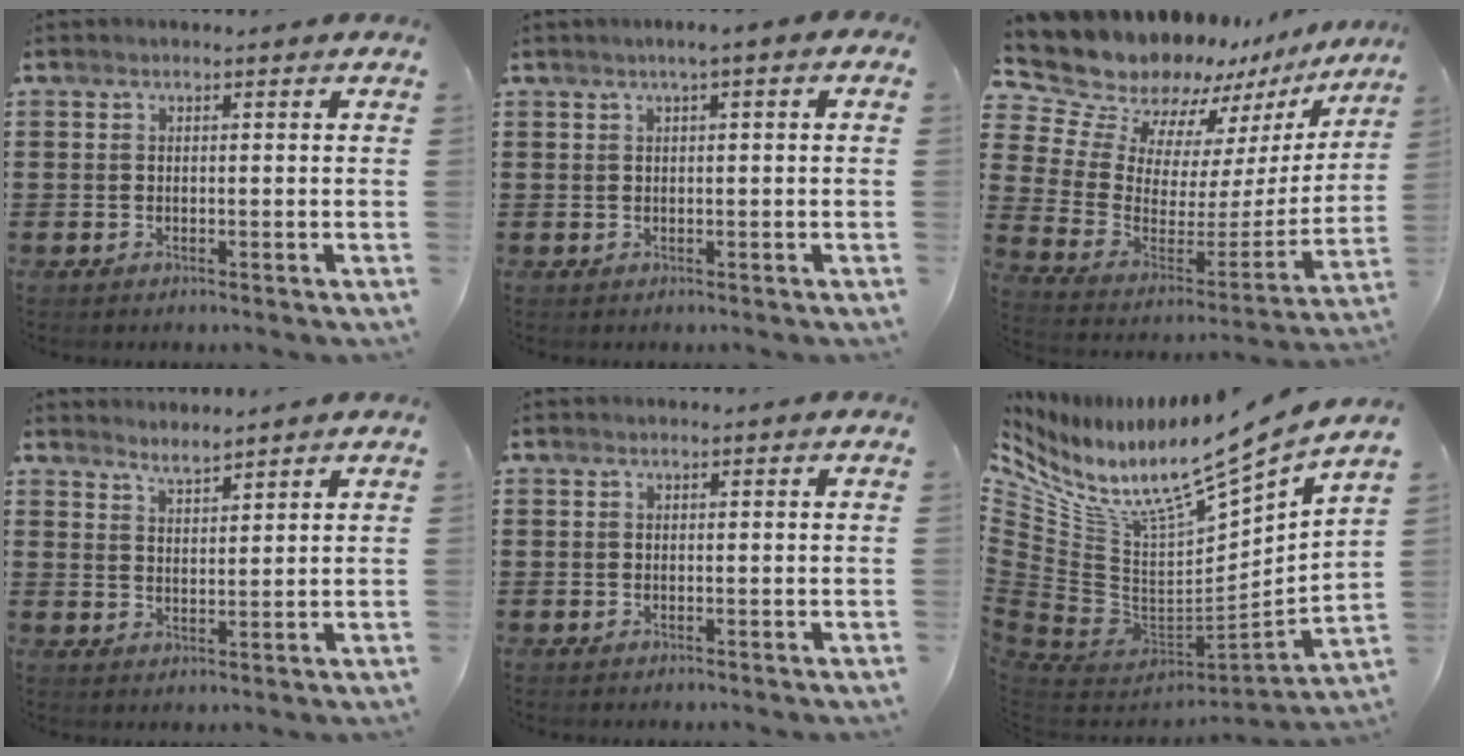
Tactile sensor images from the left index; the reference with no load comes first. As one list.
[{"total": 1.4, "force": [0.1, 0.1, 1.4], "torque": [-0.024, -0.002, 0.002]}, {"total": 10.9, "force": [9.6, 4.7, 1.9], "torque": [-0.097, -0.079, 0.171]}, {"total": 2.7, "force": [2.7, -0.1, -0.1], "torque": [-0.007, -0.008, 0.052]}, {"total": 0.0}, {"total": 10.0, "force": [7.2, 2.7, 6.5], "torque": [-0.130, -0.070, 0.111]}]